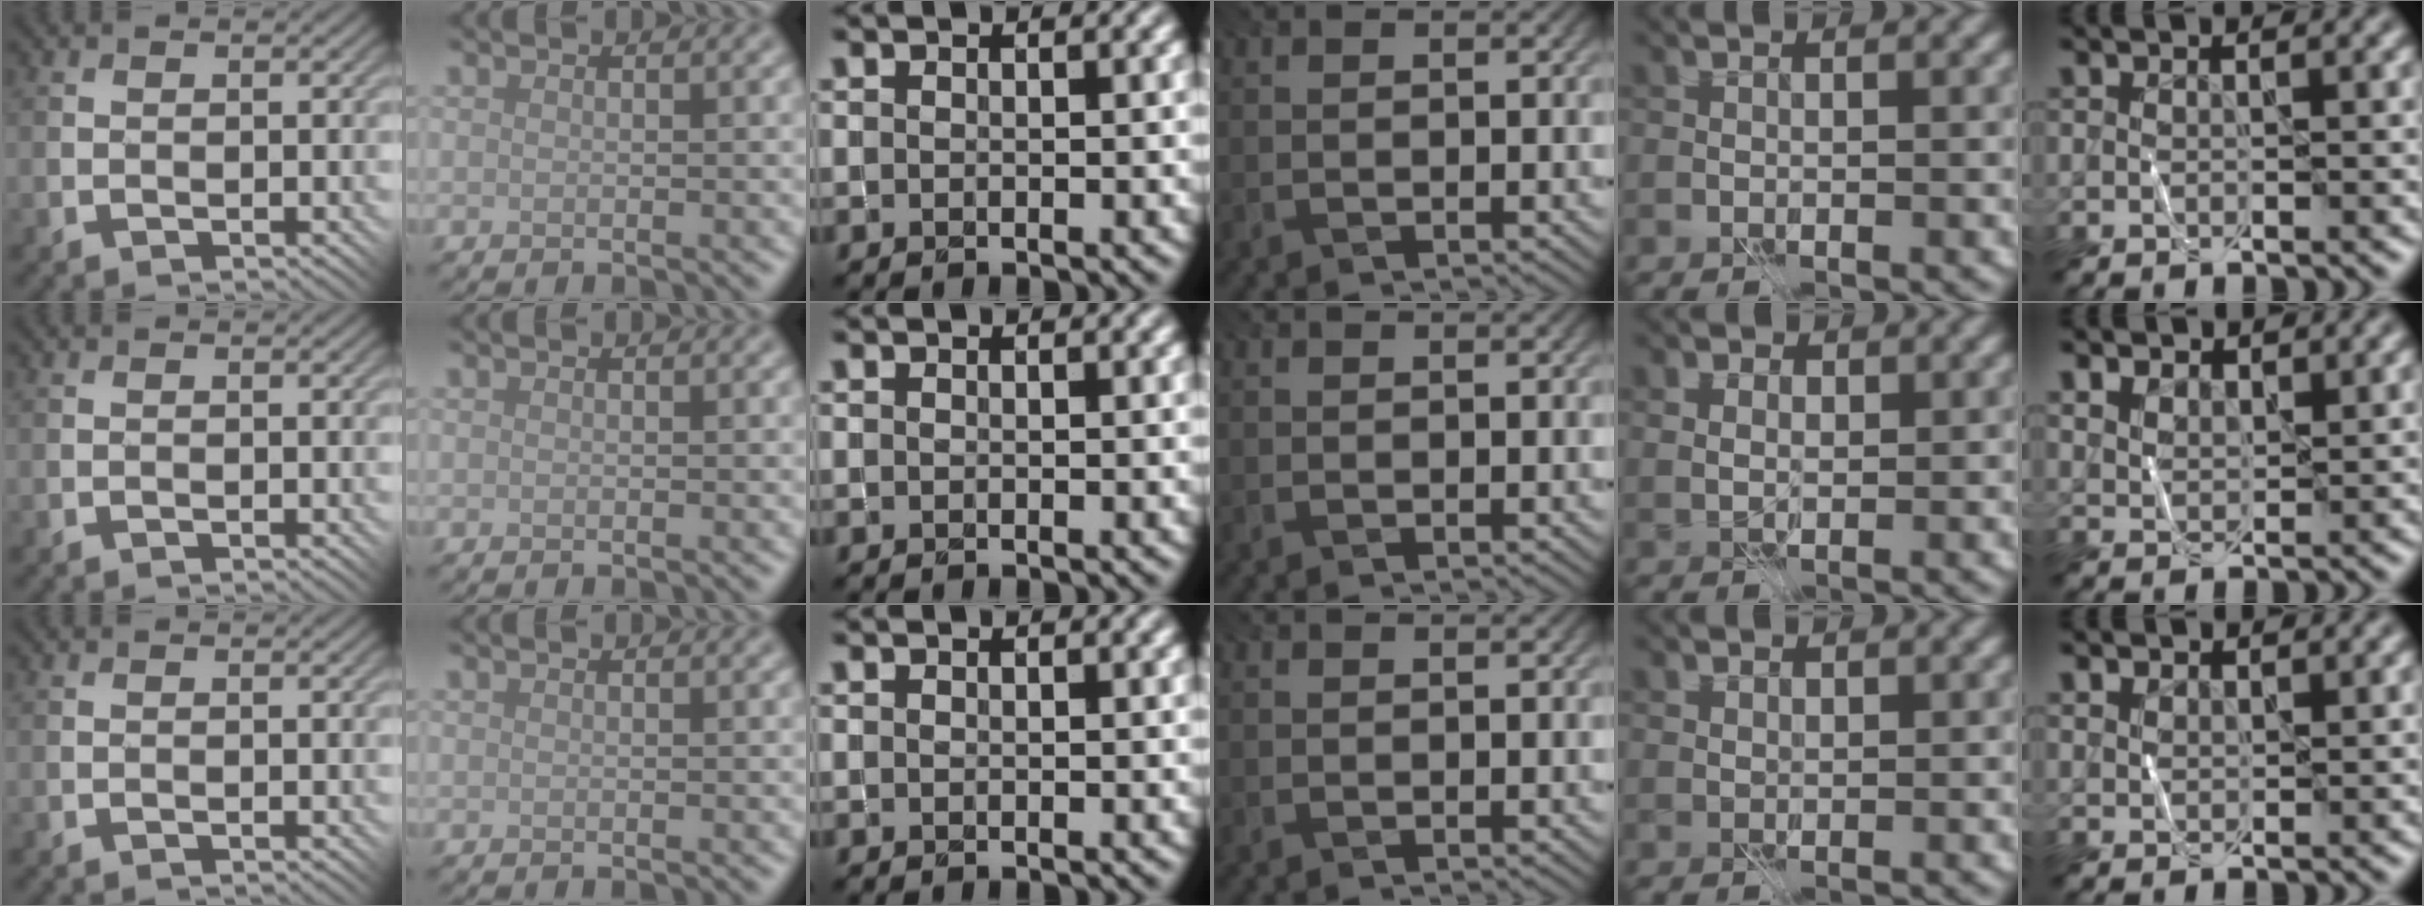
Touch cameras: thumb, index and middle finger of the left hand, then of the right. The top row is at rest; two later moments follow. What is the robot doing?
{"motion": "fold", "object": "shorts"}